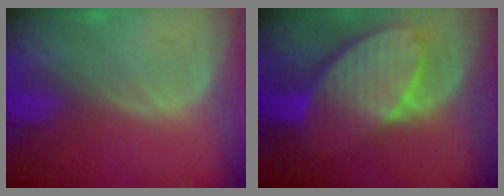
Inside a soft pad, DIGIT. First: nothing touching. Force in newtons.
{"total": 10.3, "press": 8.9, "slide": 5.2}